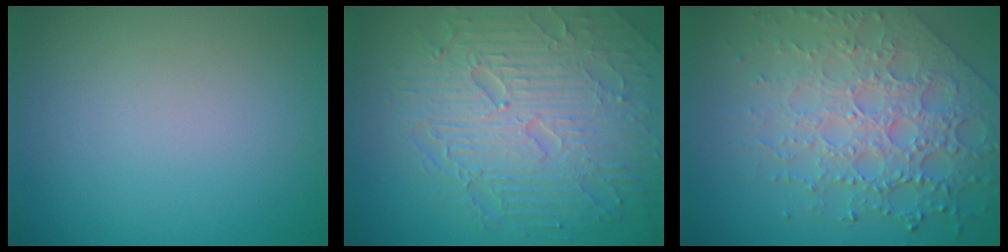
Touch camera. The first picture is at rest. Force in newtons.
{"total": 10.0, "press": 6.5, "slide": 7.6}
{"total": 7.6, "press": 5.5, "slide": 5.2}